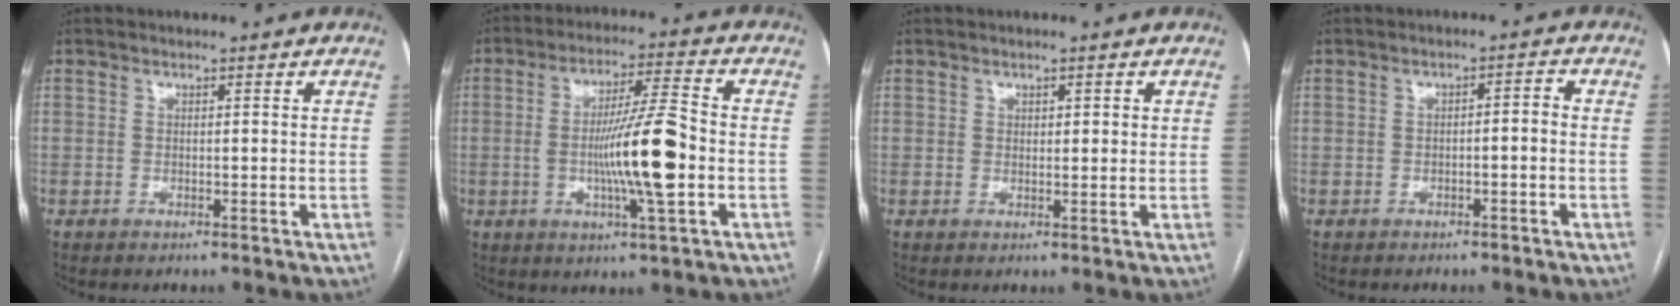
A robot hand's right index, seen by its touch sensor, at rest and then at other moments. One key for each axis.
{"total": 11.9, "fx": -1.9, "fy": 0.3, "fz": 11.7, "tx": -0.207, "ty": -0.002, "tz": -0.037}
{"total": 1.7, "fx": 0.7, "fy": 0.8, "fz": 1.3, "tx": -0.018, "ty": 0.002, "tz": 0.010}
{"total": 2.1, "fx": -0.6, "fy": 0.6, "fz": 1.9, "tx": -0.030, "ty": 0.012, "tz": -0.006}